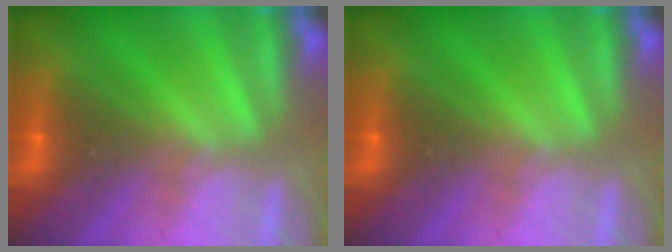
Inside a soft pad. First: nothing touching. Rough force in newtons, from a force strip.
{"total": 0.0}